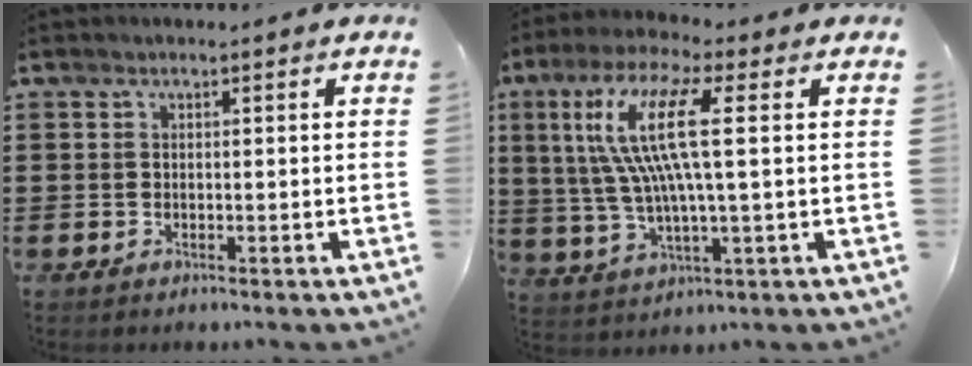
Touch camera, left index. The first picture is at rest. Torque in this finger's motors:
{"motor_torque": [2.14, 0.00, 1.05, 0.21]}